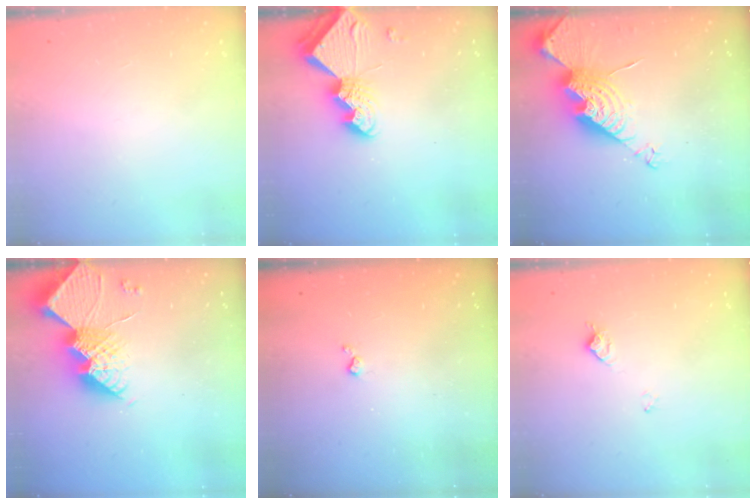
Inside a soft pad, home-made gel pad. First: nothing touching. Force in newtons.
{"total": 7.8, "press": 7.8, "slide": 0.8}
{"total": 16.0, "press": 16.0, "slide": 1.0}
{"total": 16.4, "press": 16.3, "slide": 1.2}
{"total": 2.9, "press": 2.9, "slide": 0.5}
{"total": 7.4, "press": 7.4, "slide": 0.7}